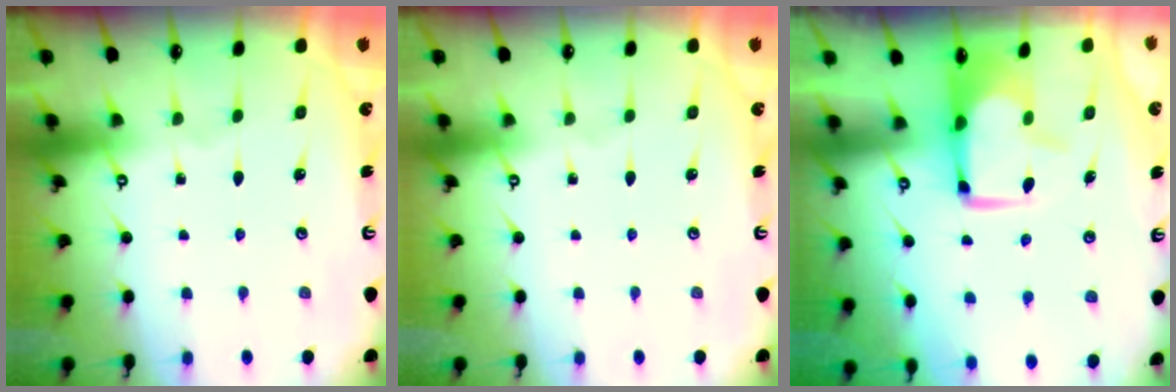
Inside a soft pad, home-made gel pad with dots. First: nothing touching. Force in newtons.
{"total": 0.0}
{"total": 0.8, "press": 0.0, "slide": 0.8}